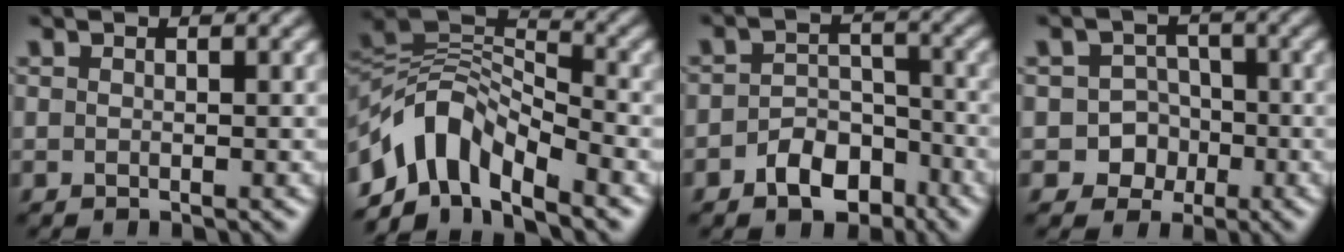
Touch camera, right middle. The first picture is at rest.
{"total": 8.0, "force": [-5.1, 3.8, 4.8], "torque": [-0.078, 0.010, -0.107]}
{"total": 4.3, "force": [-2.5, 2.7, 2.2], "torque": [-0.031, 0.004, -0.046]}
{"total": 4.2, "force": [-1.6, 3.8, 0.9], "torque": [0.018, 0.005, -0.038]}